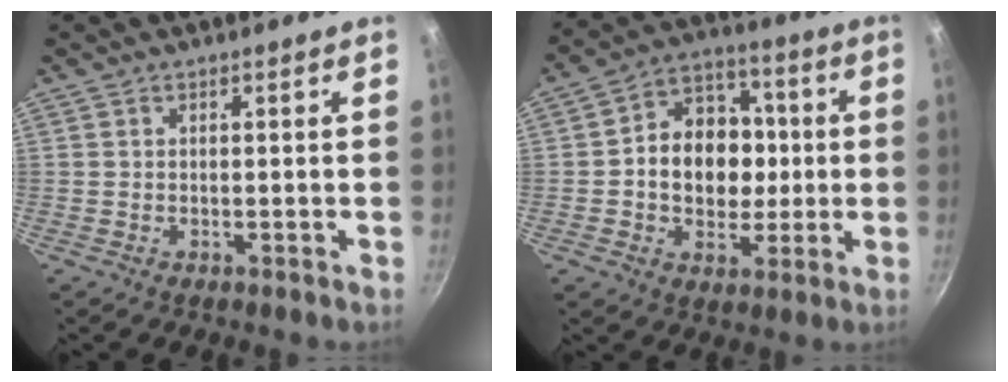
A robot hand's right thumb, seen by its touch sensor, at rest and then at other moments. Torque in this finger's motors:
{"motor_torque": [-0.85, 1.24, 0.34, -0.06, 0.12]}